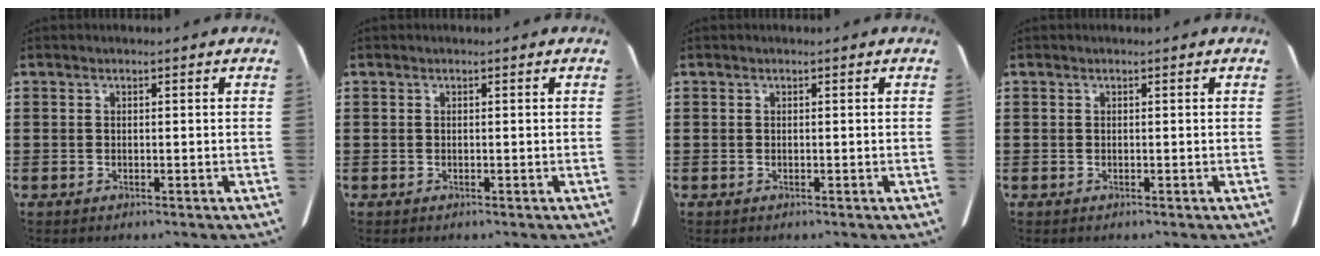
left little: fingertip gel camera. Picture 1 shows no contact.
{"total": 0.0}
{"total": 0.0}
{"total": 0.0}